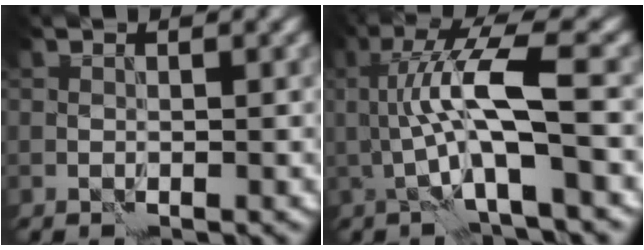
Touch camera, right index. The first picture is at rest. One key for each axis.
{"total": 7.6, "fx": 0.6, "fy": 1.5, "fz": 7.5, "tx": -0.137, "ty": 0.007, "tz": 0.013}